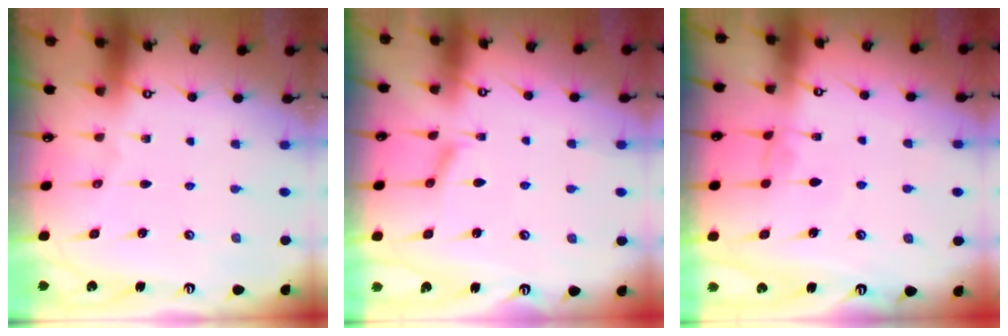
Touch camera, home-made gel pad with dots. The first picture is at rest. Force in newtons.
{"total": 2.1, "press": 2.0, "slide": 0.6}
{"total": 2.0, "press": 1.9, "slide": 0.3}